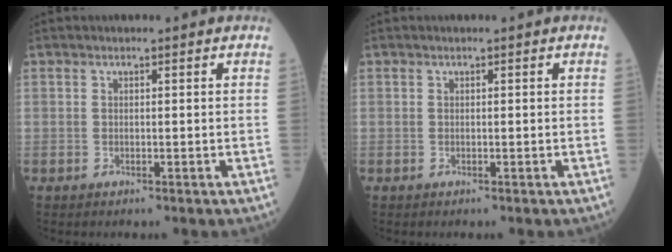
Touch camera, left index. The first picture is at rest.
{"total": 0.0}